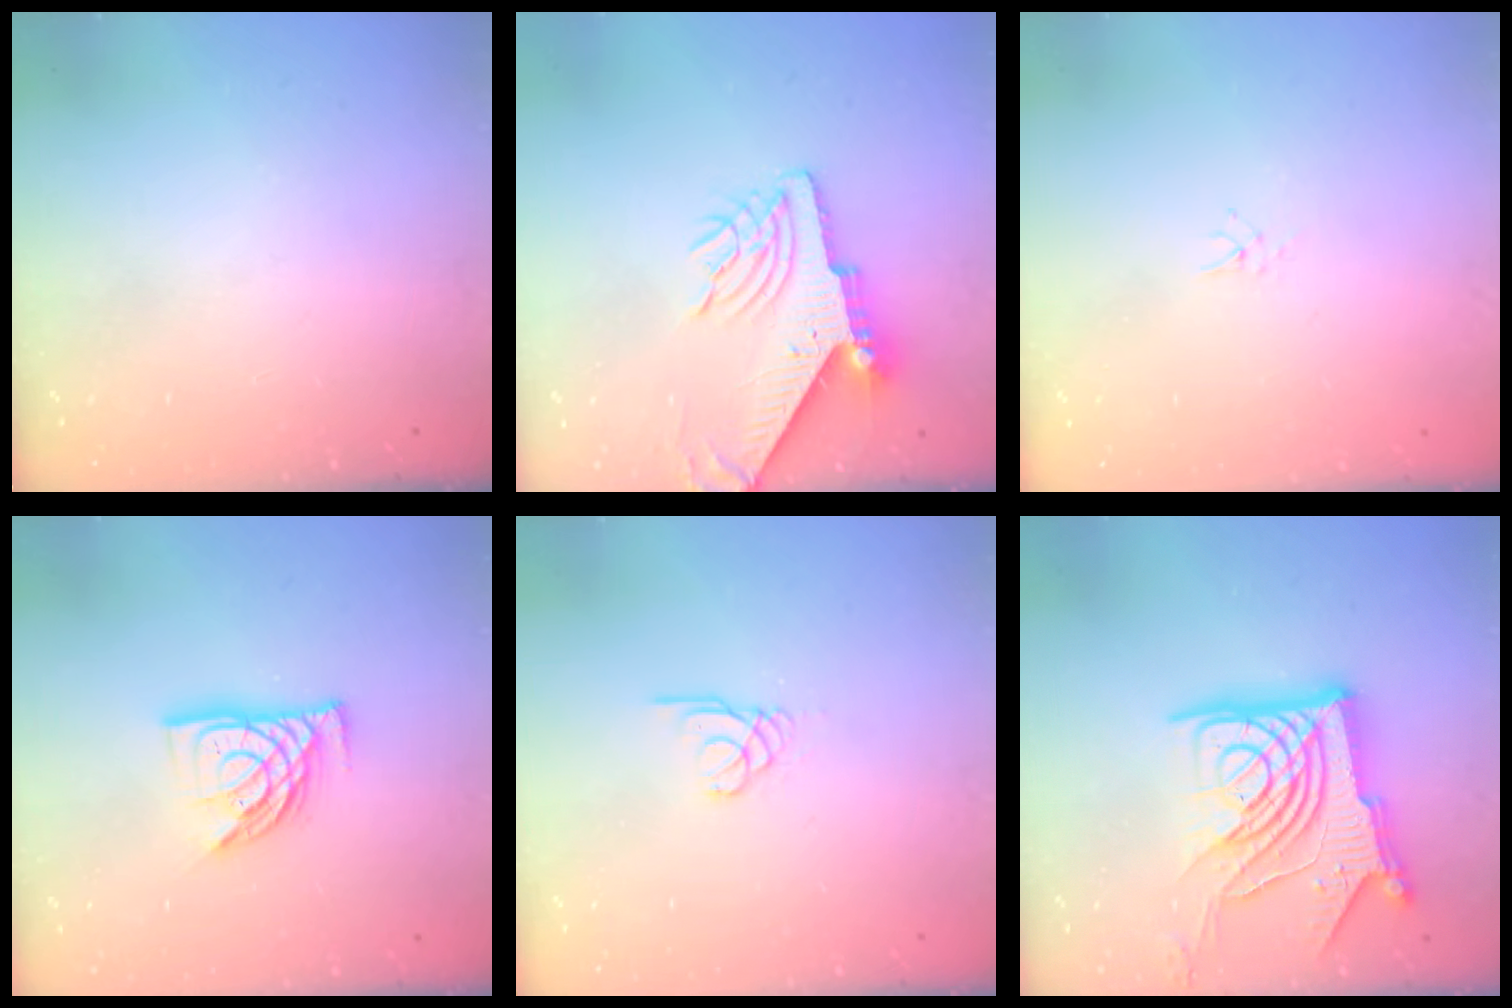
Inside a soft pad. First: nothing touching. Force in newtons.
{"total": 9.5, "press": 9.4, "slide": 1.3}
{"total": 2.0, "press": 2.0, "slide": 0.3}
{"total": 11.3, "press": 11.2, "slide": 1.0}
{"total": 1.7, "press": 1.7, "slide": 0.2}
{"total": 21.1, "press": 21.0, "slide": 2.7}